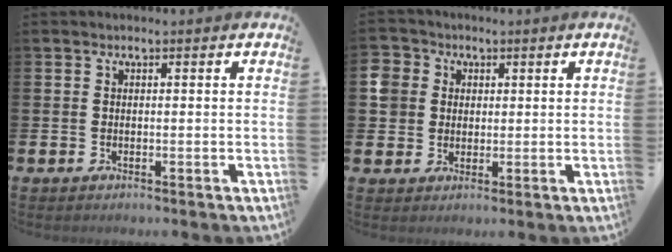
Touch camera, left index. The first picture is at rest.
{"total": 4.7, "force": [1.5, 4.5, 0.1], "torque": [-0.011, 0.008, 0.023]}